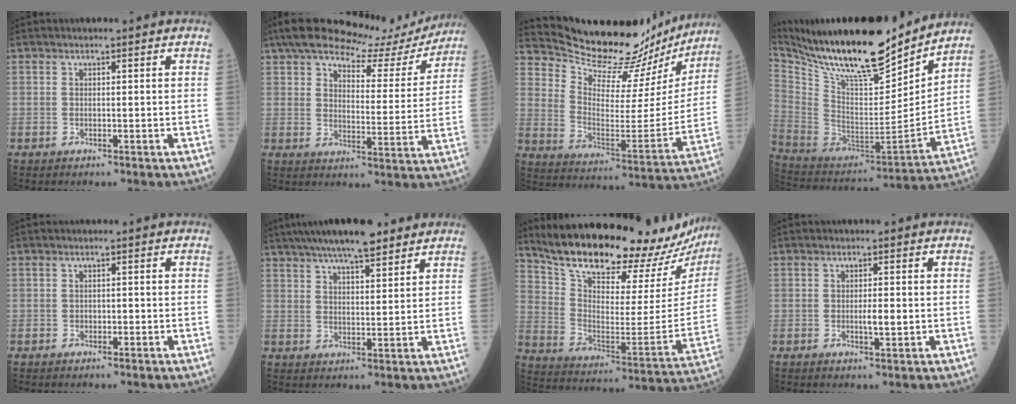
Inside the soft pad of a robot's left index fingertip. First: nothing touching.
{"total": 18.0, "force": [15.9, 4.6, 7.1], "torque": [-0.102, 0.000, 0.207]}
{"total": 22.7, "force": [21.3, 5.4, 5.7], "torque": [-0.090, -0.061, 0.294]}
{"total": 25.0, "force": [20.9, 4.6, 12.9], "torque": [-0.243, -0.023, 0.351]}
{"total": 0.8, "force": [-0.5, 0.5, 0.4], "torque": [-0.002, -0.001, -0.012]}
{"total": 12.8, "force": [10.1, 2.4, 7.5], "torque": [-0.130, 0.029, 0.160]}
{"total": 29.3, "force": [26.2, 6.8, 11.2], "torque": [-0.191, -0.083, 0.355]}
{"total": 2.3, "force": [-0.5, 0.4, 2.2], "torque": [-0.039, -0.004, -0.009]}